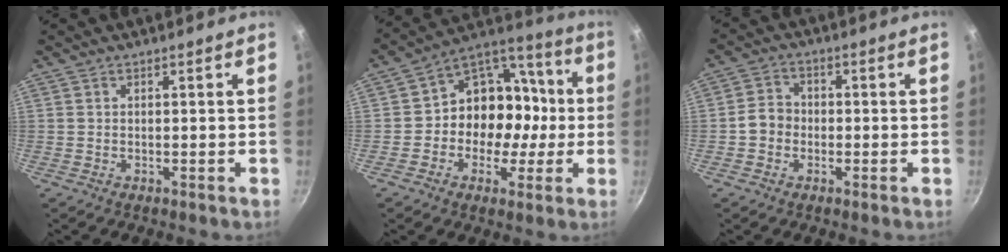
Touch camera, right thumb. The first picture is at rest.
{"total": 15.1, "force": [-1.8, 12.3, 8.5], "torque": [-0.077, 0.050, -0.040]}
{"total": 4.5, "force": [-1.1, 3.9, 1.9], "torque": [-0.014, 0.019, -0.028]}